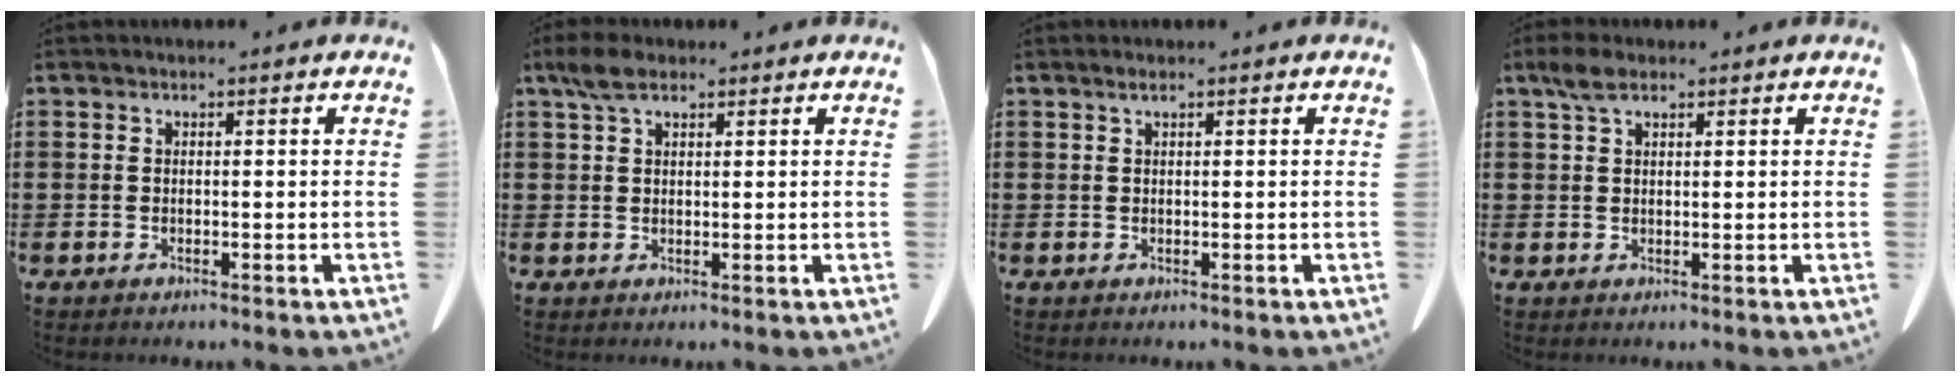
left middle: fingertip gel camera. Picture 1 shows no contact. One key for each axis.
{"total": 3.5, "fx": 2.2, "fy": 1.7, "fz": 2.1, "tx": -0.048, "ty": 0.009, "tz": 0.039}
{"total": 0.7, "fx": 0.4, "fy": 0.1, "fz": 0.6, "tx": -0.013, "ty": 0.002, "tz": 0.008}
{"total": 2.9, "fx": 1.7, "fy": 1.5, "fz": 1.8, "tx": -0.041, "ty": 0.008, "tz": 0.031}